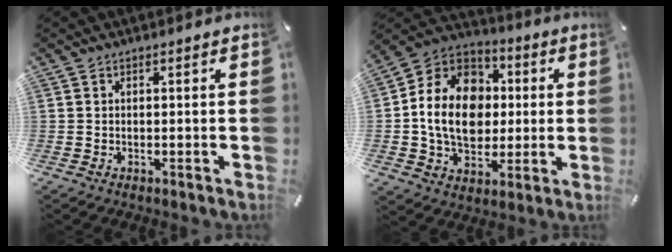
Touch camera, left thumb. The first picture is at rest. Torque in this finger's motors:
{"motor_torque": [2.45, 2.56, 1.20, 0.68, 0.20]}